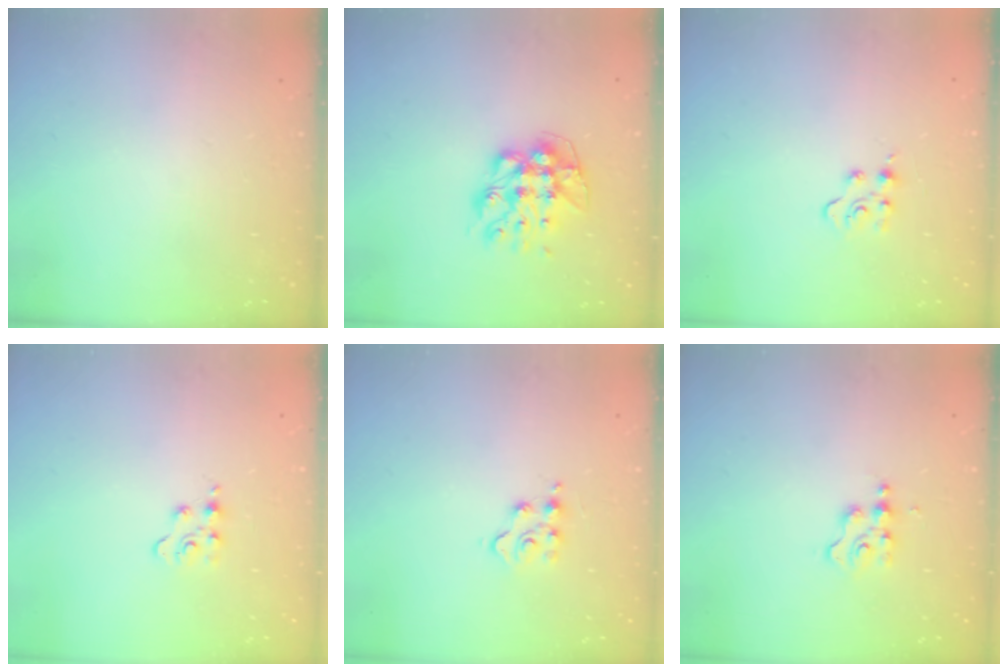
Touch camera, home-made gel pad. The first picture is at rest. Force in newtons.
{"total": 11.7, "press": 11.6, "slide": 1.1}
{"total": 5.2, "press": 5.2, "slide": 0.5}
{"total": 3.0, "press": 3.0, "slide": 0.4}
{"total": 4.8, "press": 4.8, "slide": 0.3}
{"total": 2.6, "press": 2.6, "slide": 0.3}